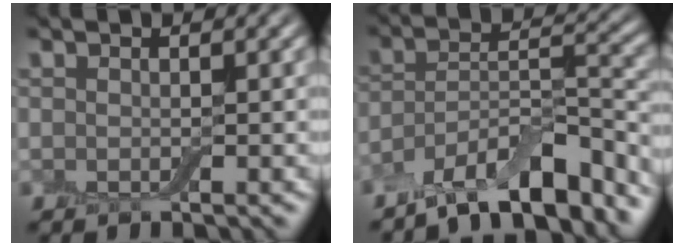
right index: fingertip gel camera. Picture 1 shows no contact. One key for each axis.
{"total": 10.0, "fx": -7.9, "fy": 2.9, "fz": 5.4, "tx": -0.080, "ty": 0.014, "tz": -0.142}